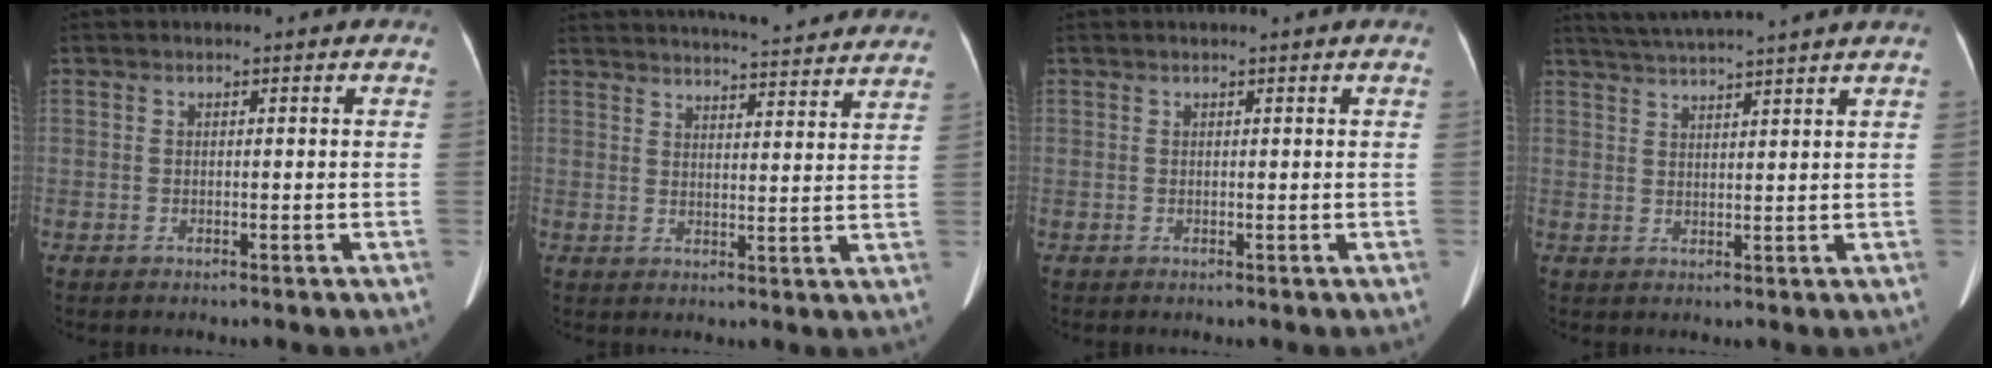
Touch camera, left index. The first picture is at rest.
{"total": 24.4, "force": [22.9, 2.5, 8.0], "torque": [-0.127, -0.016, 0.285]}
{"total": 1.0, "force": [0.9, -0.2, 0.4], "torque": [-0.012, 0.008, 0.022]}
{"total": 10.4, "force": [9.4, -1.6, 4.3], "torque": [-0.079, 0.020, 0.137]}